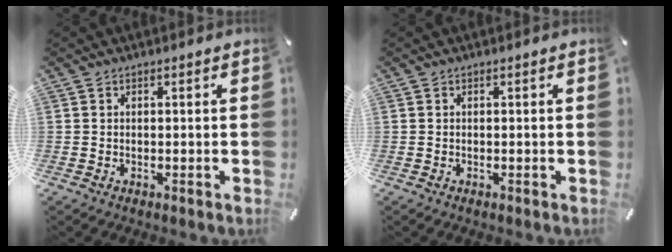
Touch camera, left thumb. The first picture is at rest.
{"total": 0.0}